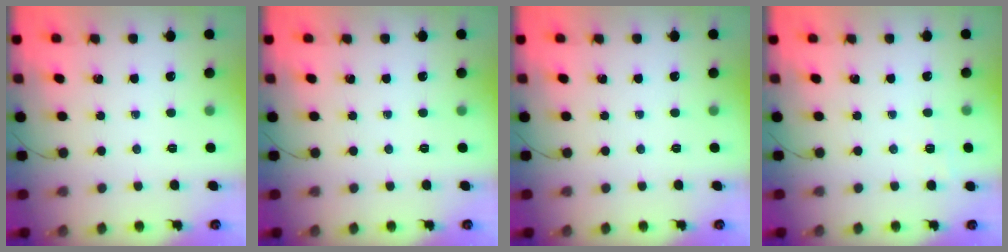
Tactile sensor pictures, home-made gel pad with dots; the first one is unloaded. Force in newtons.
{"total": 0.0}
{"total": 0.0}
{"total": 1.9, "press": 0.9, "slide": 1.7}